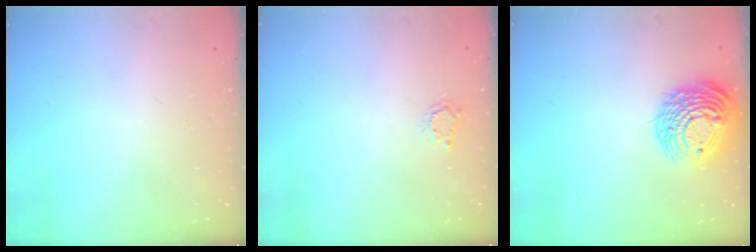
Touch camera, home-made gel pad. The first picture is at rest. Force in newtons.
{"total": 2.6, "press": 2.6, "slide": 0.3}
{"total": 16.0, "press": 15.8, "slide": 2.3}